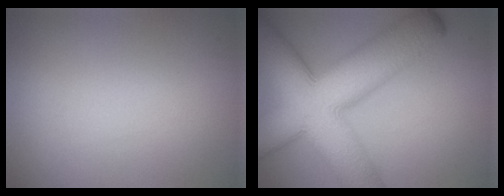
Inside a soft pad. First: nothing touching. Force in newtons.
{"total": 13.9, "press": 13.9, "slide": 0.6}